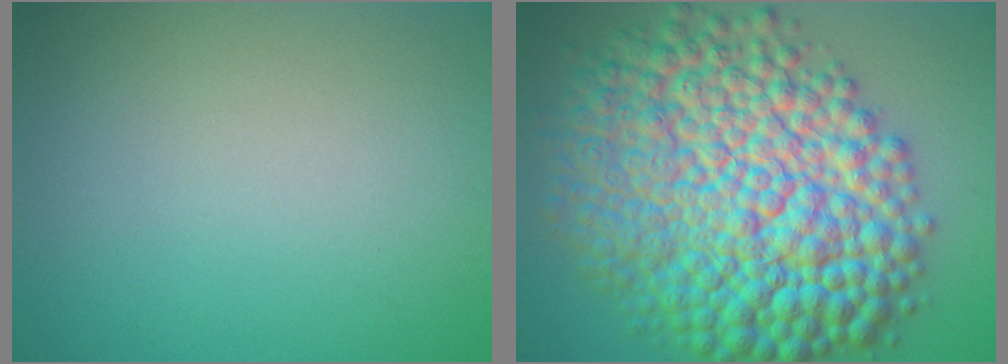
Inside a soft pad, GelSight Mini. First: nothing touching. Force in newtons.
{"total": 16.1, "press": 16.1, "slide": 0.1}